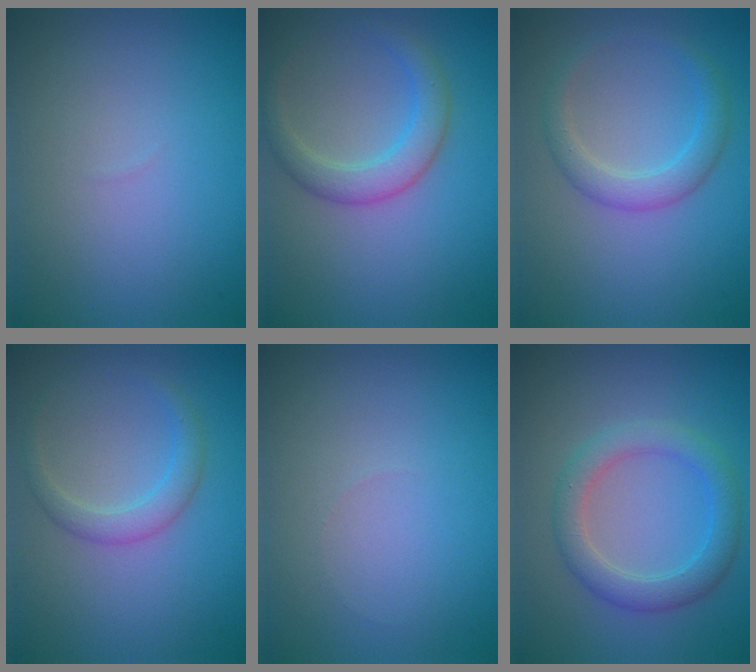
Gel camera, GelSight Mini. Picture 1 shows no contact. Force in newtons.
{"total": 3.2, "press": 3.2, "slide": 0.0}
{"total": 2.6, "press": 2.6, "slide": 0.1}
{"total": 2.0, "press": 2.0, "slide": 0.2}
{"total": 0.0}
{"total": 3.6, "press": 3.6, "slide": 0.0}